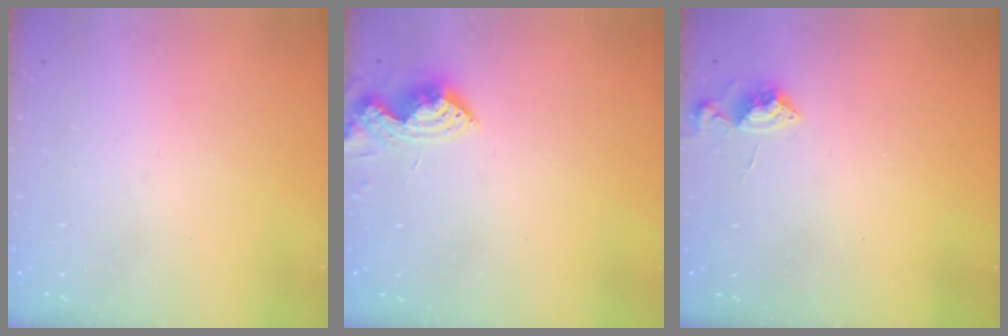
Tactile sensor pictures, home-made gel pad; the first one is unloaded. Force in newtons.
{"total": 7.6, "press": 7.6, "slide": 0.6}
{"total": 4.7, "press": 4.7, "slide": 0.7}